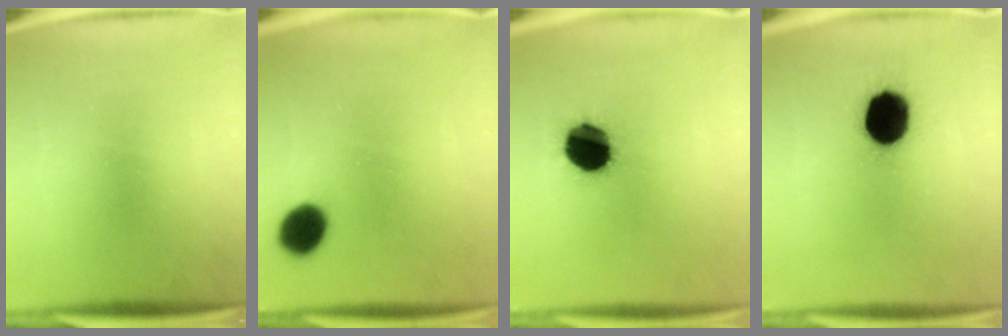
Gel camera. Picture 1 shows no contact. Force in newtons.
{"total": 8.2}
{"total": 14.9}
{"total": 15.7}